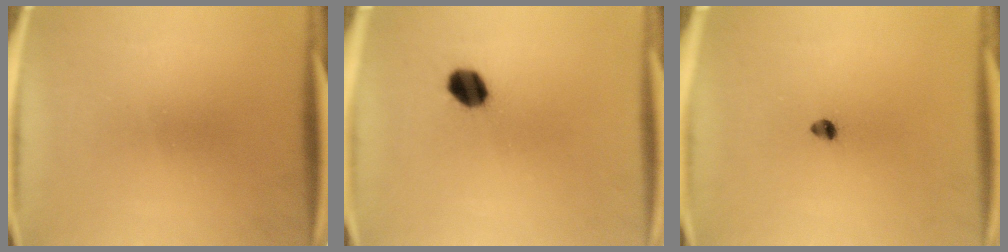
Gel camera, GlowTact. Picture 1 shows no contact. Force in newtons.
{"total": 6.1}
{"total": 1.7}